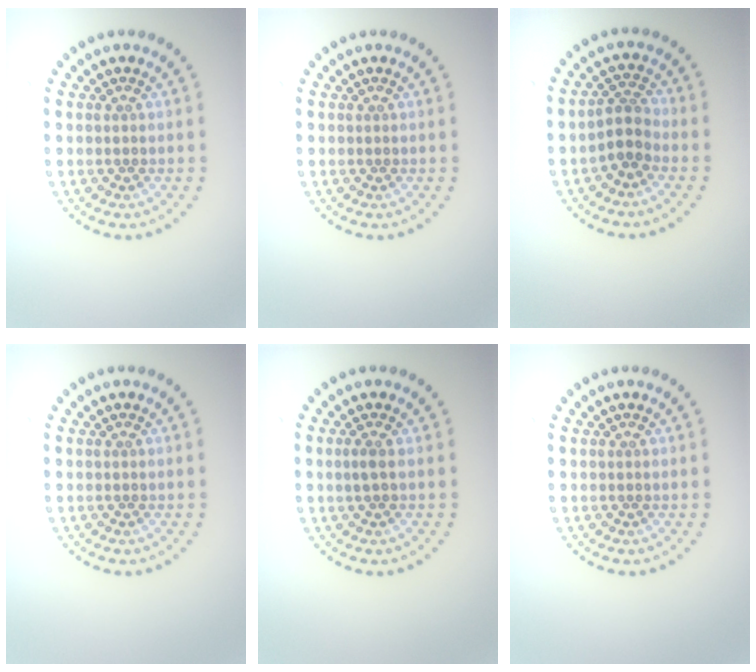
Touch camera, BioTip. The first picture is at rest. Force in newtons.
{"total": 0.0}
{"total": 2.5, "press": 1.9, "slide": 1.5}
{"total": 0.0}
{"total": 0.9, "press": 0.7, "slide": 0.6}
{"total": 0.0}